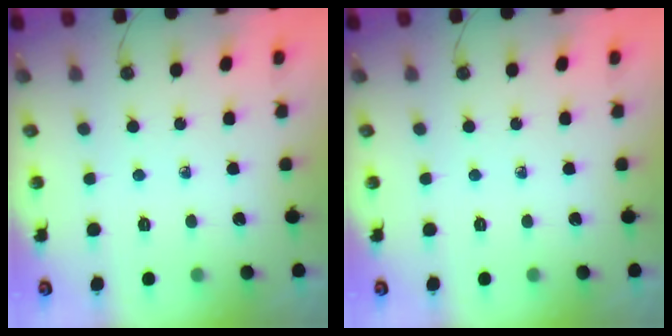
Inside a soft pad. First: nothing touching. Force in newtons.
{"total": 0.0}